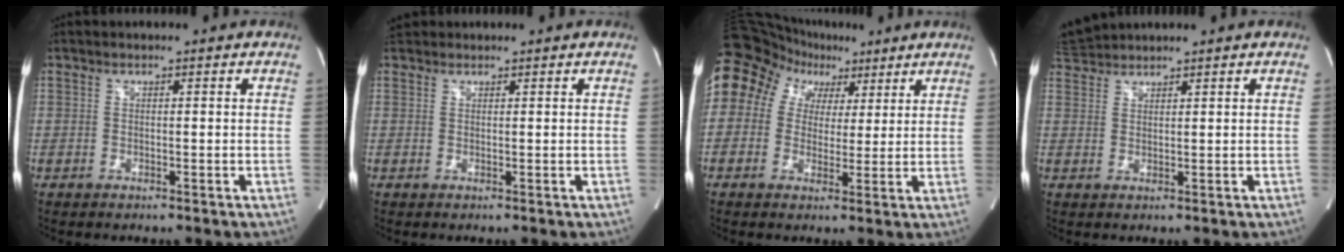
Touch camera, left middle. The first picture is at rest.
{"total": 2.0, "force": [1.8, 0.9, 0.1], "torque": [-0.005, 0.022, 0.030]}
{"total": 13.4, "force": [6.7, 10.7, 4.4], "torque": [-0.078, 0.075, 0.116]}
{"total": 3.2, "force": [3.2, -0.1, -0.3], "torque": [-0.008, 0.020, 0.070]}